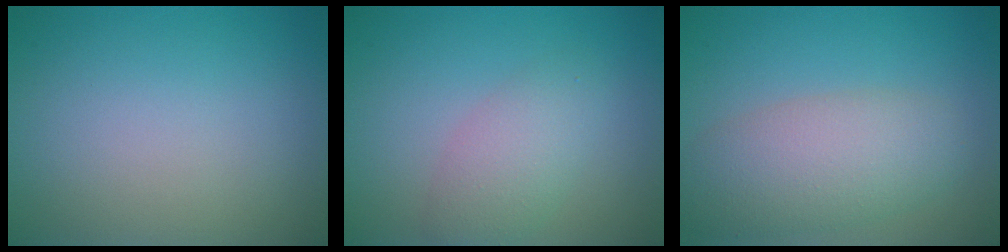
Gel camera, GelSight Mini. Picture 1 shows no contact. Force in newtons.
{"total": 3.1, "press": 3.1, "slide": 0.1}
{"total": 5.5, "press": 5.5, "slide": 0.3}